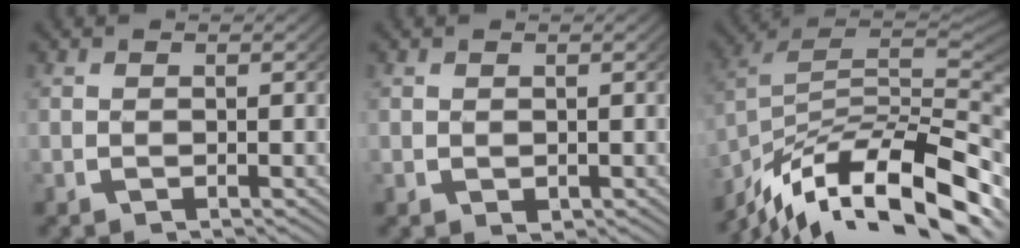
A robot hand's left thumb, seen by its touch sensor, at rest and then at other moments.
{"total": 1.1, "force": [0.0, 0.9, 0.6], "torque": [-0.010, -0.010, 0.010]}
{"total": 17.7, "force": [-7.1, 10.5, 12.3], "torque": [-0.212, -0.052, -0.085]}